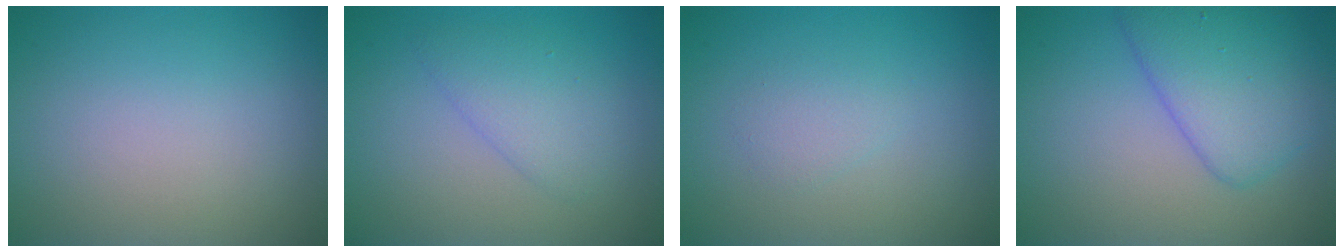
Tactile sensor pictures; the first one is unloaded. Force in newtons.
{"total": 2.5, "press": 2.5, "slide": 0.3}
{"total": 1.3, "press": 1.3, "slide": 0.0}
{"total": 5.4, "press": 5.4, "slide": 0.2}